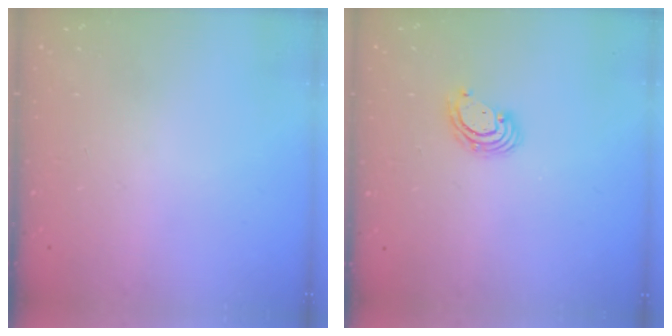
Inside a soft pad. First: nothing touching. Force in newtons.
{"total": 4.6, "press": 4.6, "slide": 0.2}